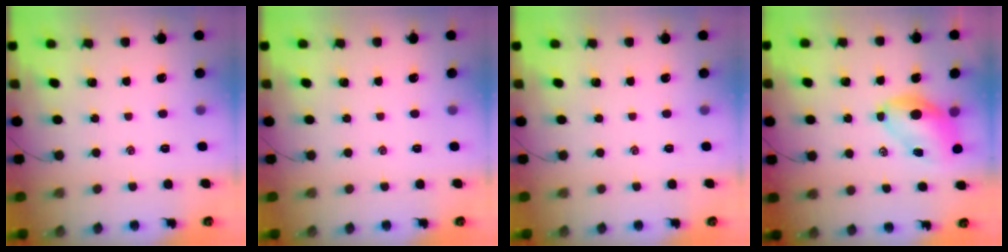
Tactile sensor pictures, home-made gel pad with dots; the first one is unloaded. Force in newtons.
{"total": 0.0}
{"total": 0.0}
{"total": 7.4, "press": 7.4, "slide": 1.0}